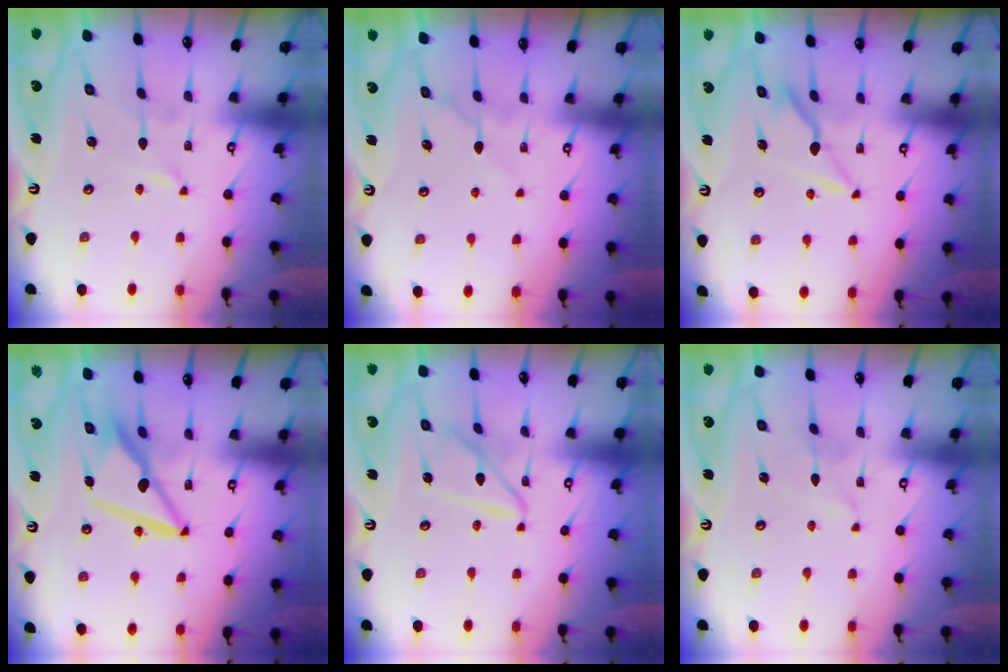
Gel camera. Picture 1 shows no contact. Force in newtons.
{"total": 6.1, "press": 6.0, "slide": 0.6}
{"total": 8.4, "press": 8.4, "slide": 0.8}
{"total": 9.6, "press": 9.5, "slide": 1.3}
{"total": 9.3, "press": 9.2, "slide": 0.8}
{"total": 1.6, "press": 1.6, "slide": 0.2}